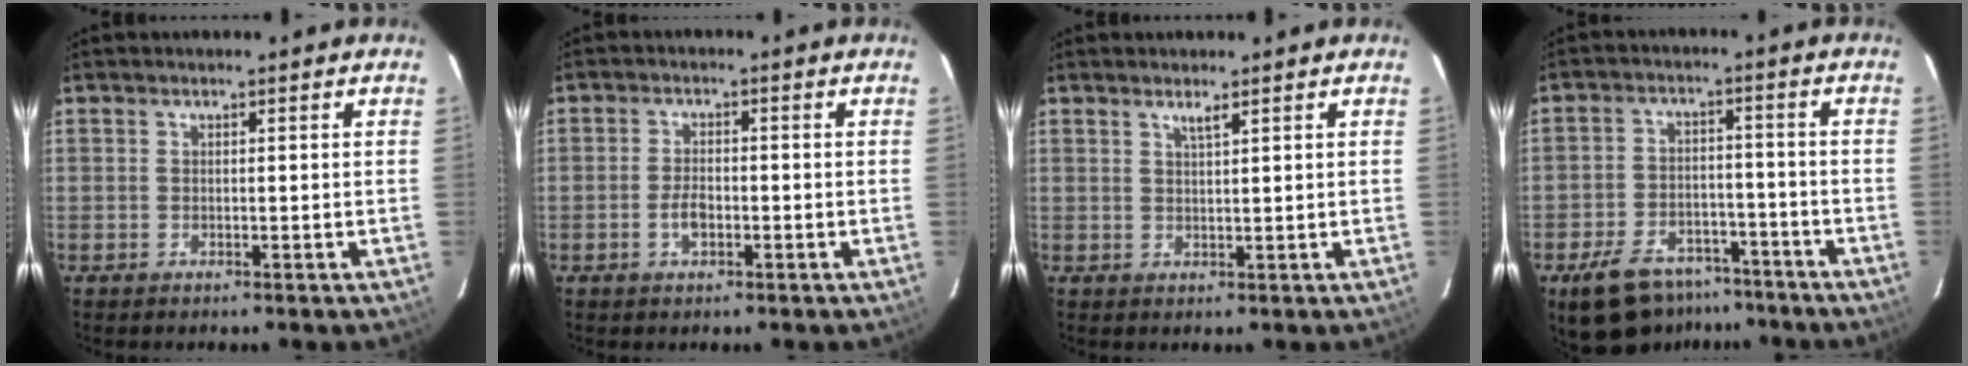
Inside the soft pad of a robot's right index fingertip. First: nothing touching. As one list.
[{"total": 3.3, "force": [-1.2, 1.8, 2.5], "torque": [-0.051, 0.001, -0.021]}, {"total": 1.6, "force": [1.1, 0.0, 1.1], "torque": [-0.019, 0.000, 0.019]}, {"total": 13.3, "force": [-9.7, 7.2, 5.7], "torque": [-0.131, 0.011, -0.135]}]